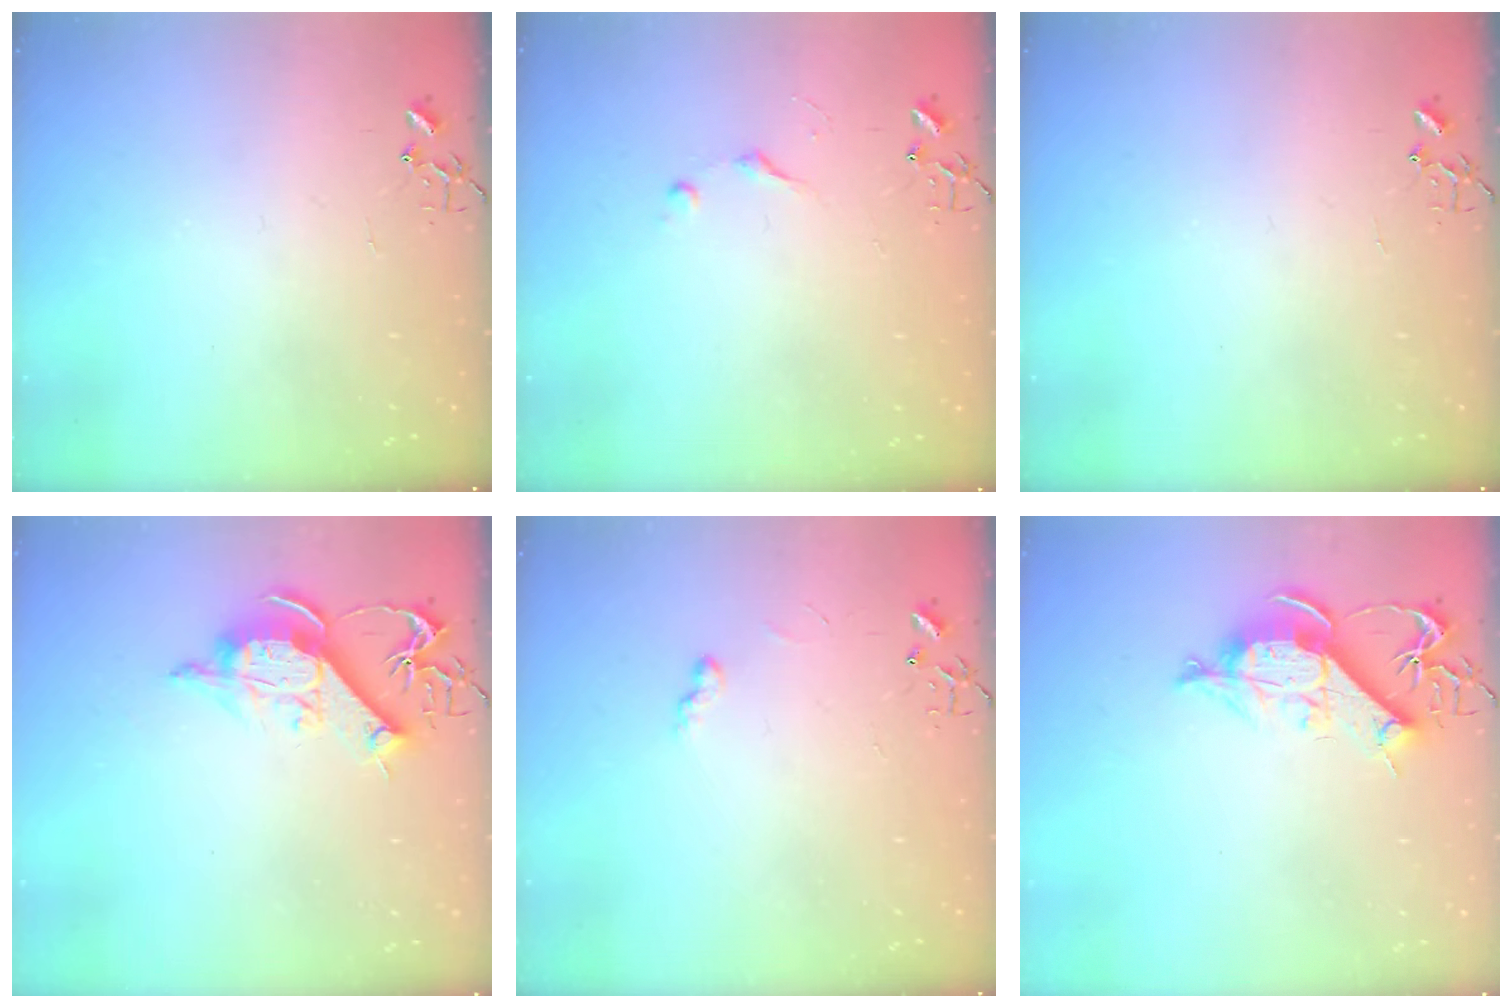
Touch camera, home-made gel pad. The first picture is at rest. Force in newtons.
{"total": 4.7, "press": 4.6, "slide": 0.5}
{"total": 0.0}
{"total": 11.5, "press": 11.4, "slide": 1.3}
{"total": 4.3, "press": 4.2, "slide": 0.6}
{"total": 10.6, "press": 10.5, "slide": 1.1}